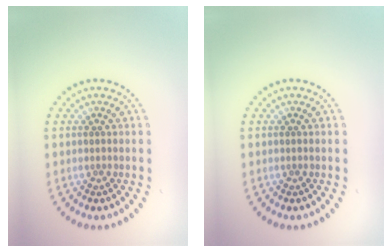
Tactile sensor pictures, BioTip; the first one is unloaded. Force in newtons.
{"total": 0.0}